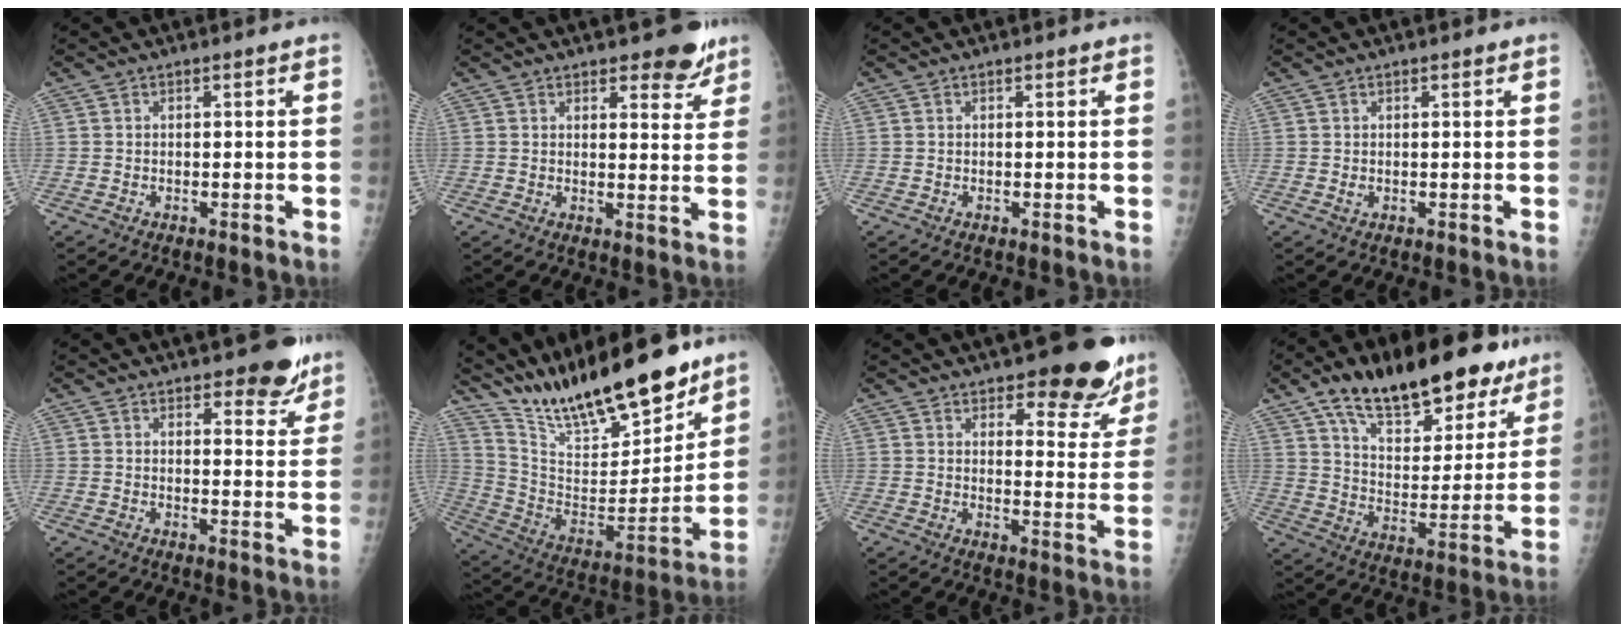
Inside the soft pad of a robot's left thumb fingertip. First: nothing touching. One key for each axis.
{"total": 6.0, "fx": 4.5, "fy": 2.5, "fz": 3.2, "tx": -0.011, "ty": -0.026, "tz": 0.057}
{"total": 0.0}
{"total": 0.8, "fx": 0.3, "fy": 0.5, "fz": 0.5, "tx": -0.005, "ty": -0.001, "tz": 0.005}
{"total": 6.9, "fx": 5.0, "fy": 2.8, "fz": 3.9, "tx": -0.018, "ty": -0.029, "tz": 0.064}
{"total": 23.9, "fx": 19.5, "fy": 6.1, "fz": 12.4, "tx": -0.171, "ty": -0.100, "tz": 0.341}
{"total": 13.5, "fx": 9.8, "fy": 5.2, "fz": 7.8, "tx": -0.044, "ty": -0.066, "tz": 0.126}
{"total": 24.8, "fx": 16.4, "fy": 11.1, "fz": 15.0, "tx": -0.189, "ty": -0.048, "tz": 0.257}